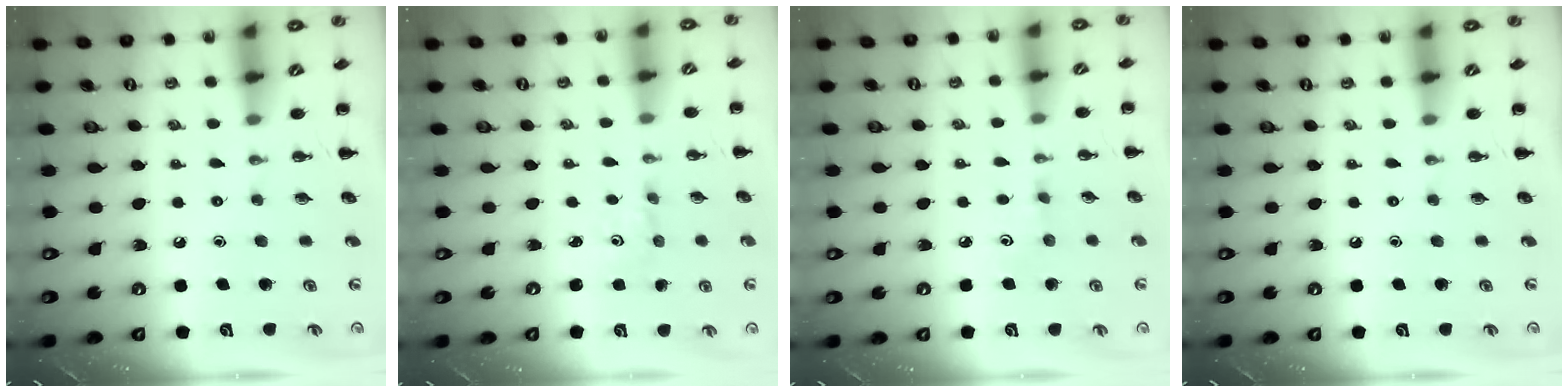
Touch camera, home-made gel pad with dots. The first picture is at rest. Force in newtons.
{"total": 0.9, "press": 0.9, "slide": 0.3}
{"total": 4.2, "press": 3.9, "slide": 1.4}
{"total": 0.0}